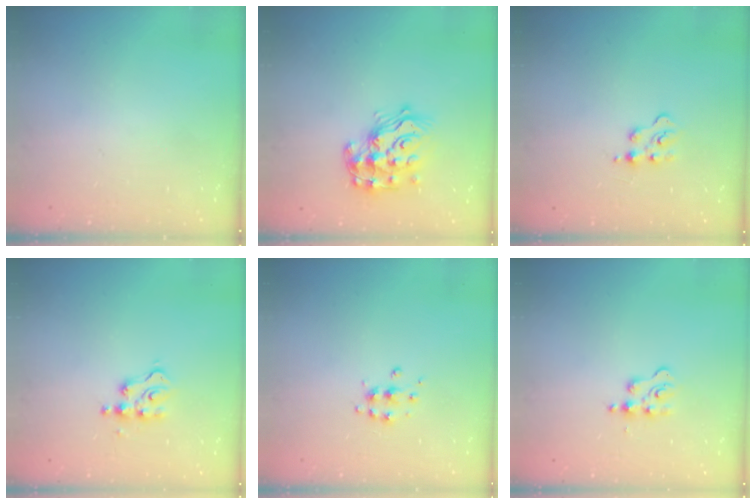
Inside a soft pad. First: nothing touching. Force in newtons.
{"total": 16.4, "press": 16.4, "slide": 1.1}
{"total": 2.4, "press": 2.4, "slide": 0.3}
{"total": 4.2, "press": 4.1, "slide": 0.5}
{"total": 5.5, "press": 5.5, "slide": 0.6}
{"total": 3.3, "press": 3.3, "slide": 0.4}